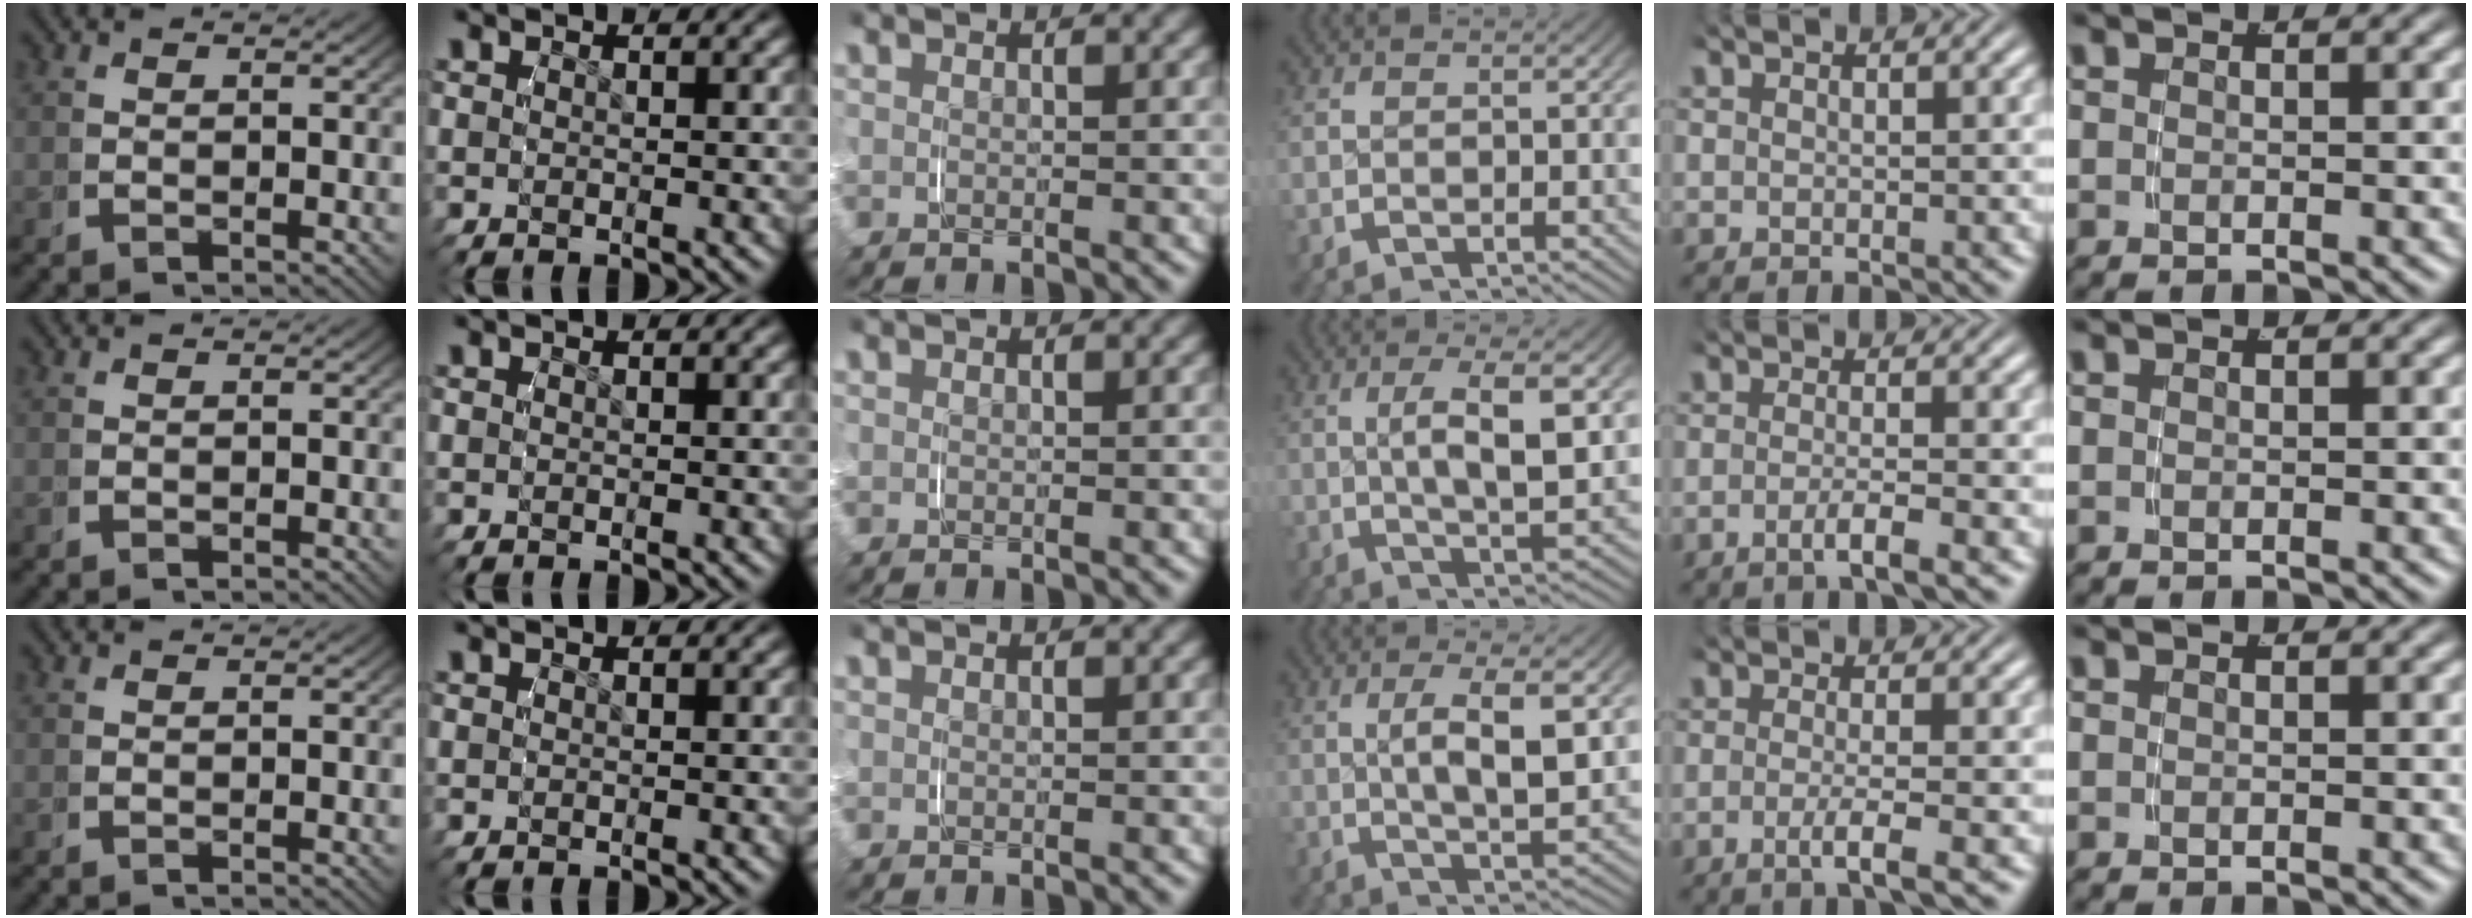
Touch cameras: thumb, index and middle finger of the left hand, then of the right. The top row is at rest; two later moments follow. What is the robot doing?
{"motion": "grasp_and_lifting", "object": "map"}